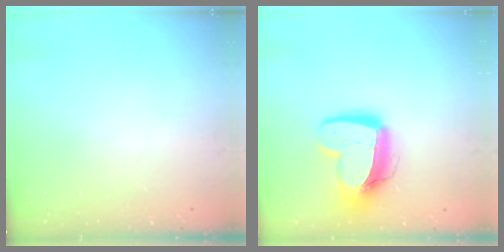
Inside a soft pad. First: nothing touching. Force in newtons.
{"total": 15.5, "press": 15.4, "slide": 1.8}